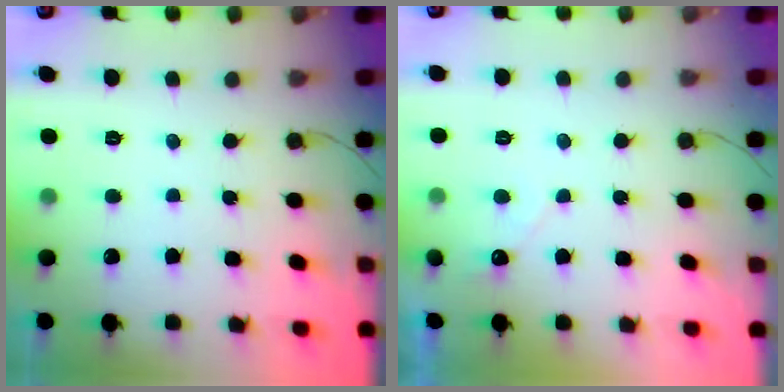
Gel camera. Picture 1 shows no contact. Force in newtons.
{"total": 2.9, "press": 2.9, "slide": 0.1}